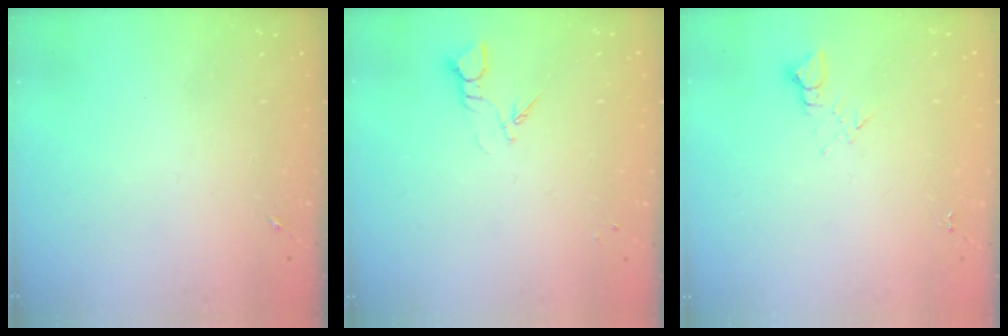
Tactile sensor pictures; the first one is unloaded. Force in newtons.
{"total": 3.2, "press": 3.1, "slide": 0.3}
{"total": 2.7, "press": 2.7, "slide": 0.2}